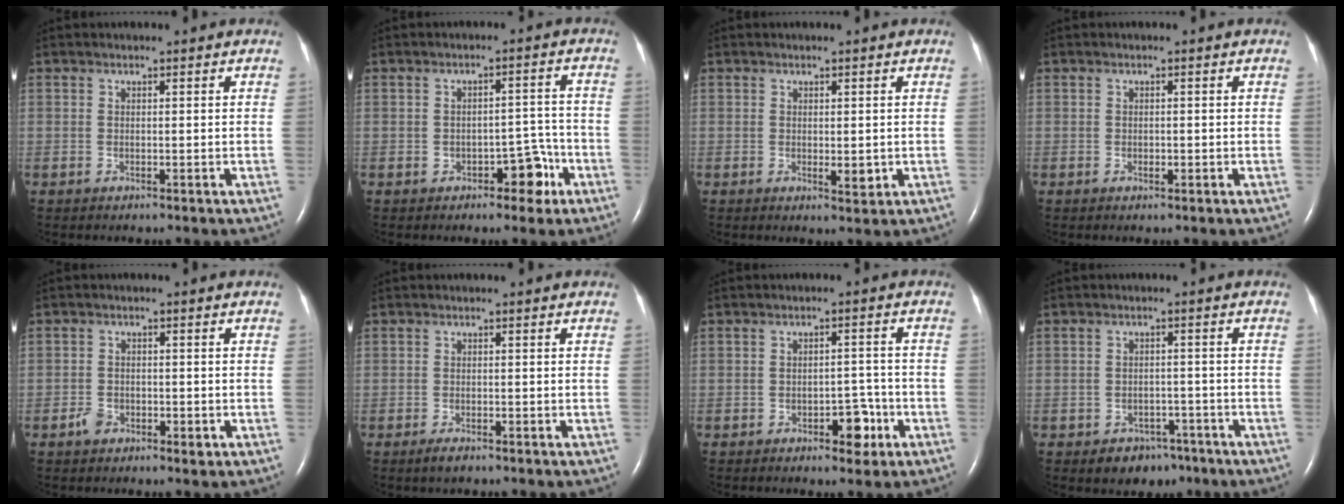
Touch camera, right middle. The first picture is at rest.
{"total": 4.8, "force": [-2.5, 2.6, 3.1], "torque": [-0.034, 0.021, -0.029]}
{"total": 1.8, "force": [-0.1, 0.6, 1.7], "torque": [-0.027, -0.005, 0.003]}
{"total": 0.6, "force": [-0.2, 0.3, 0.5], "torque": [-0.011, 0.000, -0.002]}
{"total": 2.7, "force": [-1.3, 1.8, 1.5], "torque": [-0.029, 0.002, -0.020]}
{"total": 1.7, "force": [-1.2, 0.4, 1.1], "torque": [-0.028, -0.004, -0.019]}
{"total": 4.2, "force": [-2.3, 2.1, 2.9], "torque": [-0.034, 0.010, -0.028]}
{"total": 4.7, "force": [-3.1, 3.3, 1.4], "torque": [-0.017, 0.011, -0.034]}